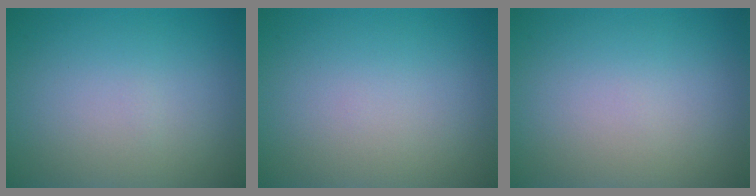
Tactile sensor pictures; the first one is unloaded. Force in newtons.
{"total": 0.0}
{"total": 0.0}